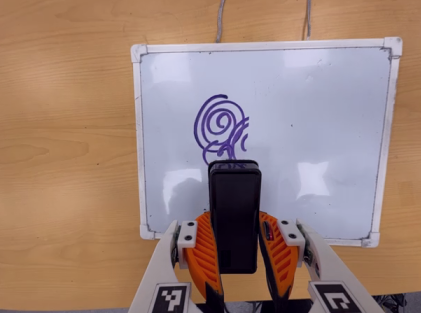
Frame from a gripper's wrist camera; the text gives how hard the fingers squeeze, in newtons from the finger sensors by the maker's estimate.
{"total": 9.3, "left": 6.7, "right": 12.0}